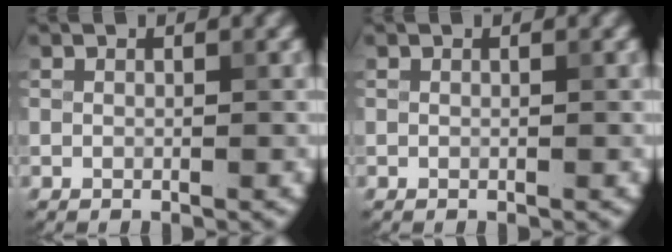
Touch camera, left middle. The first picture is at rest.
{"total": 0.0}